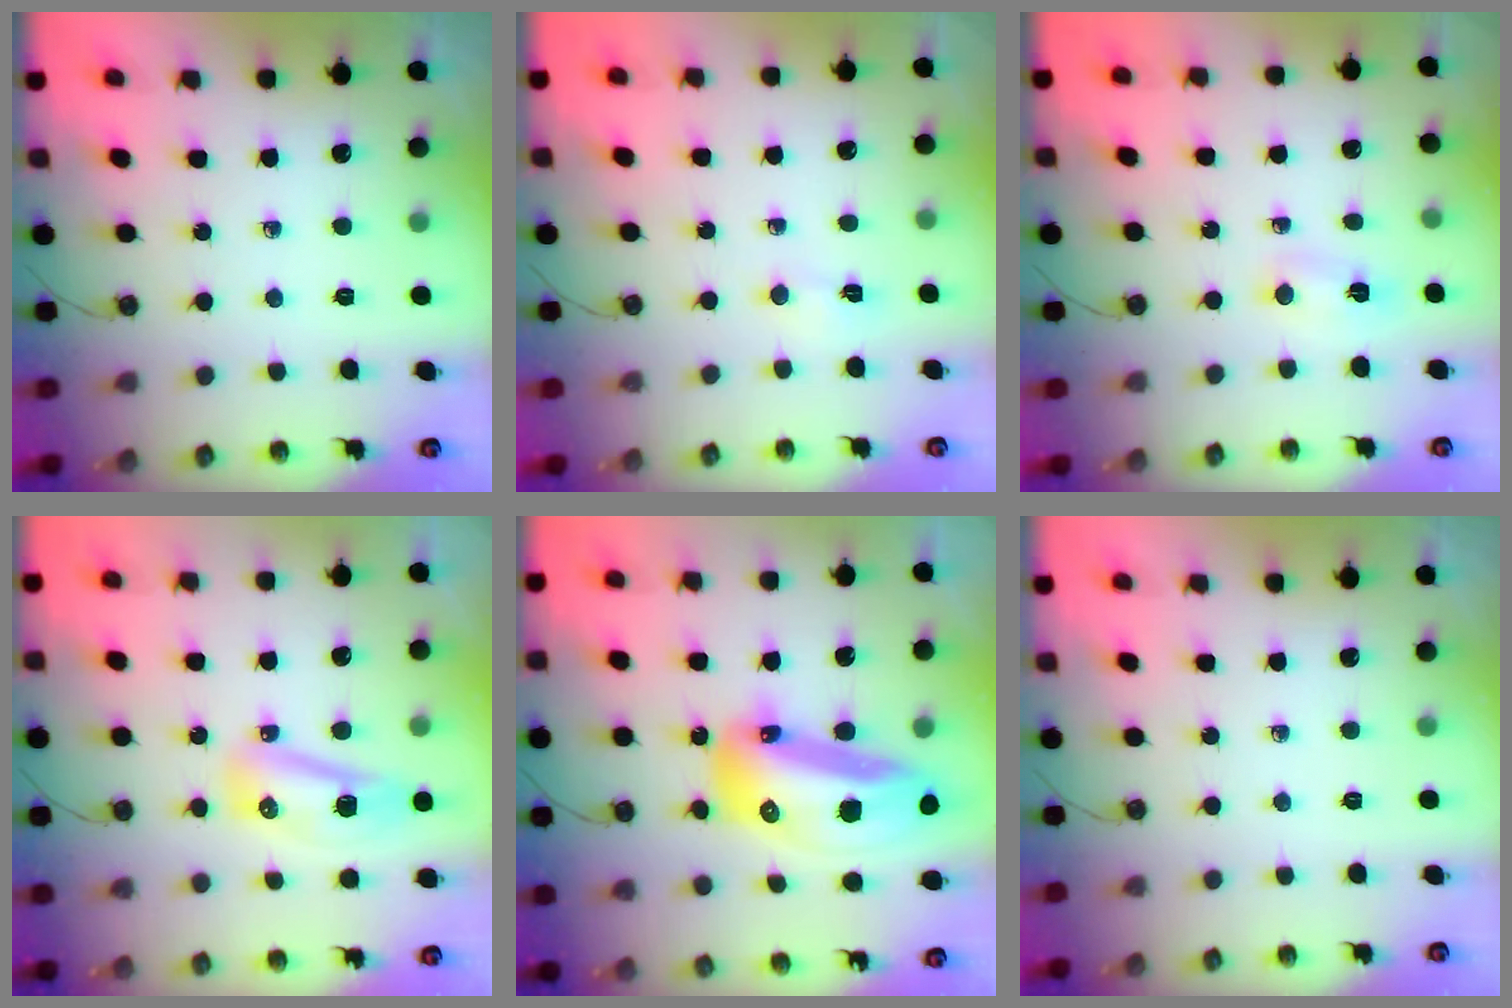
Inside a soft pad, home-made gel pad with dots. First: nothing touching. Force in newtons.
{"total": 2.6, "press": 2.6, "slide": 0.6}
{"total": 16.7, "press": 5.5, "slide": 15.8}
{"total": 20.2, "press": 11.9, "slide": 16.3}
{"total": 22.8, "press": 22.6, "slide": 2.9}
{"total": 0.0}